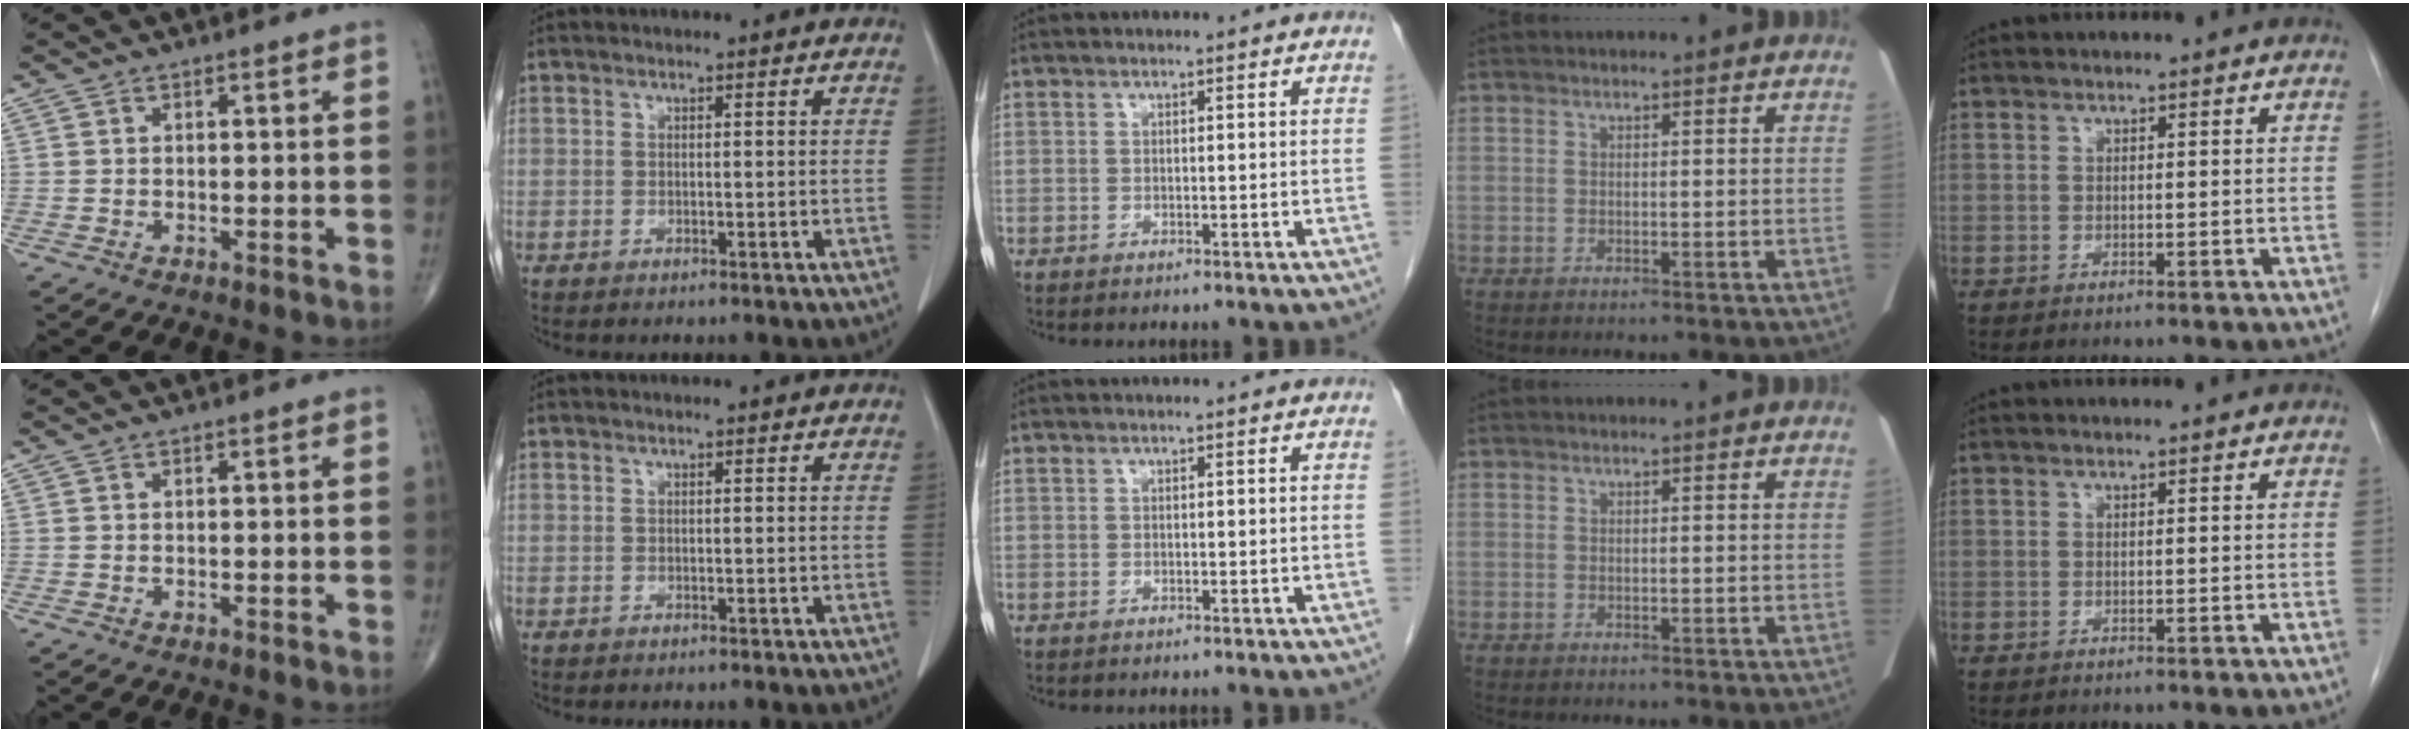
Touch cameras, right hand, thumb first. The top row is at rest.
{}